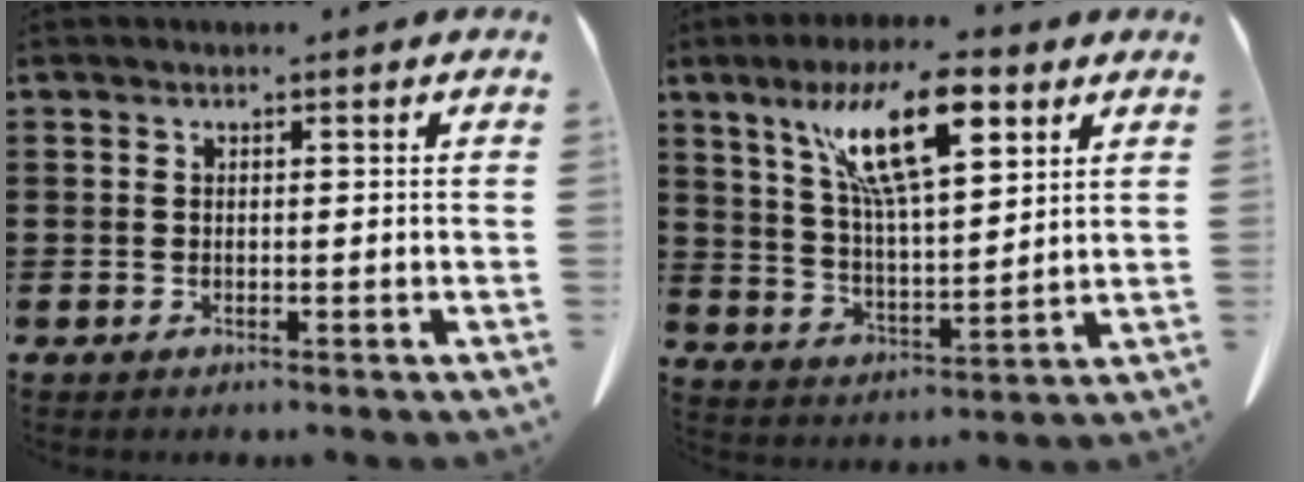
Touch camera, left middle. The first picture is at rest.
{"total": 13.9, "force": [7.9, 4.1, 10.7], "torque": [-0.212, -0.009, 0.135]}